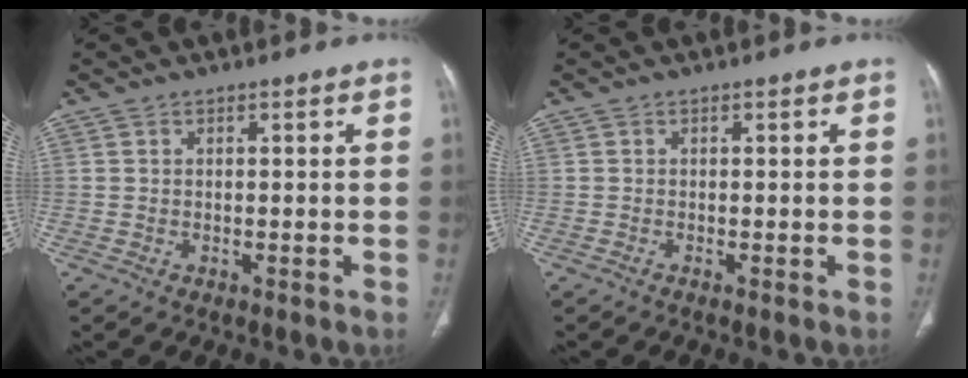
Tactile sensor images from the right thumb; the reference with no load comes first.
{"total": 0.0}